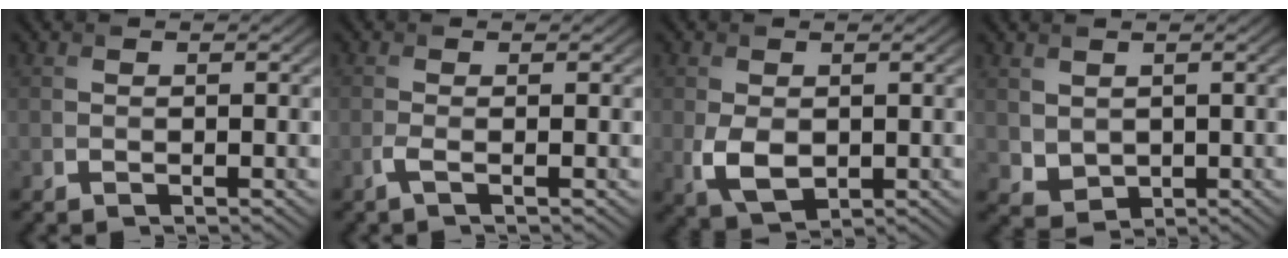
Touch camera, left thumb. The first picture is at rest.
{"total": 1.4, "force": [-0.5, 0.1, 1.2], "torque": [-0.029, 0.001, -0.016]}
{"total": 4.2, "force": [-0.3, 2.8, 3.1], "torque": [-0.076, -0.011, 0.002]}
{"total": 2.7, "force": [1.2, 2.2, 1.2], "torque": [-0.037, -0.009, 0.029]}